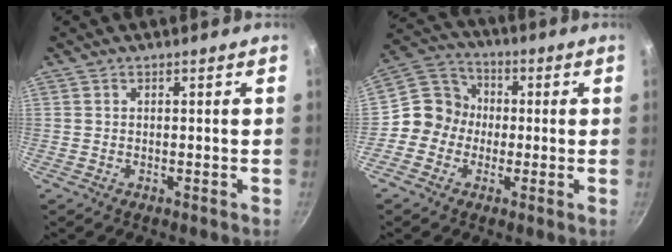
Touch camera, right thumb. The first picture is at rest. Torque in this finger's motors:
{"motor_torque": [-0.42, 0.07, 0.15, -0.33, 0.11]}